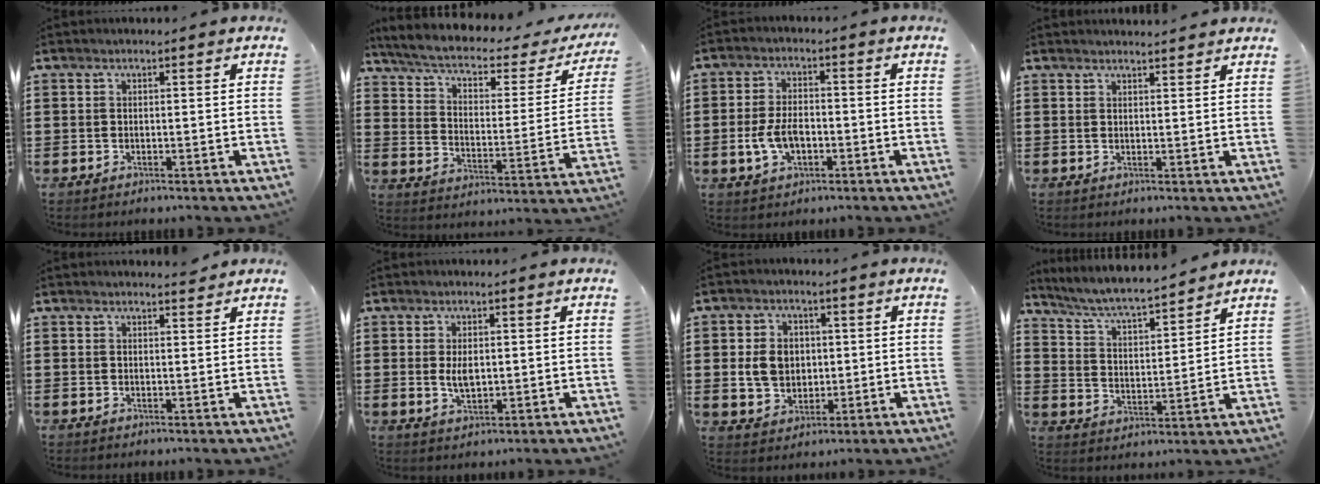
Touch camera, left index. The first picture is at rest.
{"total": 4.3, "force": [2.7, 1.5, 3.0], "torque": [-0.073, -0.023, 0.037]}
{"total": 5.5, "force": [-1.5, 3.0, 4.4], "torque": [-0.096, 0.002, -0.031]}
{"total": 1.7, "force": [1.7, 0.0, 0.1], "torque": [-0.006, 0.001, 0.033]}
{"total": 1.5, "force": [1.5, 0.2, 0.3], "torque": [-0.001, -0.002, 0.027]}
{"total": 3.4, "force": [0.1, 1.8, 2.9], "torque": [-0.066, 0.001, -0.001]}
{"total": 6.2, "force": [0.4, 4.9, 3.6], "torque": [-0.098, 0.010, 0.002]}
{"total": 5.2, "force": [4.8, 0.1, 2.0], "torque": [-0.060, -0.033, 0.076]}